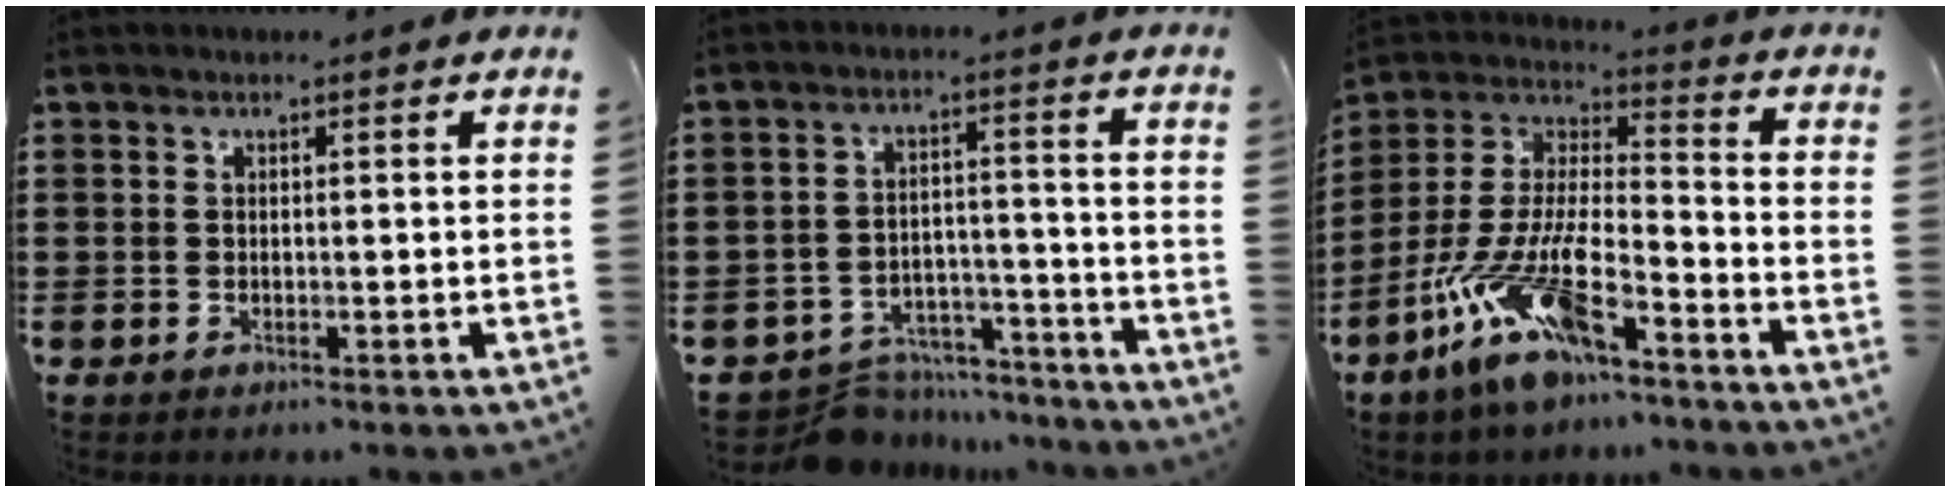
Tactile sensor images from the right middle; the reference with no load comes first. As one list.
[{"total": 6.7, "force": [-6.5, 1.4, 0.7], "torque": [-0.014, 0.019, -0.128]}, {"total": 13.2, "force": [-9.1, 3.1, 9.1], "torque": [-0.213, -0.002, -0.185]}]